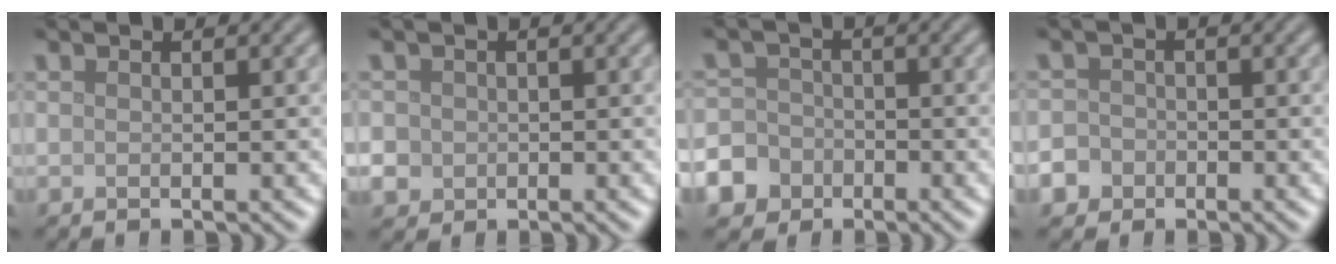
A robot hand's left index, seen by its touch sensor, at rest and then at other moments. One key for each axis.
{"total": 3.8, "fx": -0.7, "fy": 3.5, "fz": 1.3, "tx": -0.026, "ty": 0.000, "tz": -0.020}
{"total": 7.1, "fx": -4.0, "fy": 5.7, "fz": 1.3, "tx": -0.028, "ty": -0.019, "tz": -0.089}
{"total": 3.9, "fx": -2.1, "fy": 3.2, "fz": 0.7, "tx": 0.000, "ty": -0.006, "tz": -0.047}